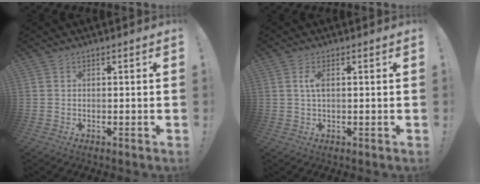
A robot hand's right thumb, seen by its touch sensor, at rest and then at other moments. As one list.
[{"total": 2.7, "force": [0.5, 1.0, 2.5], "torque": [-0.044, 0.002, 0.005]}]